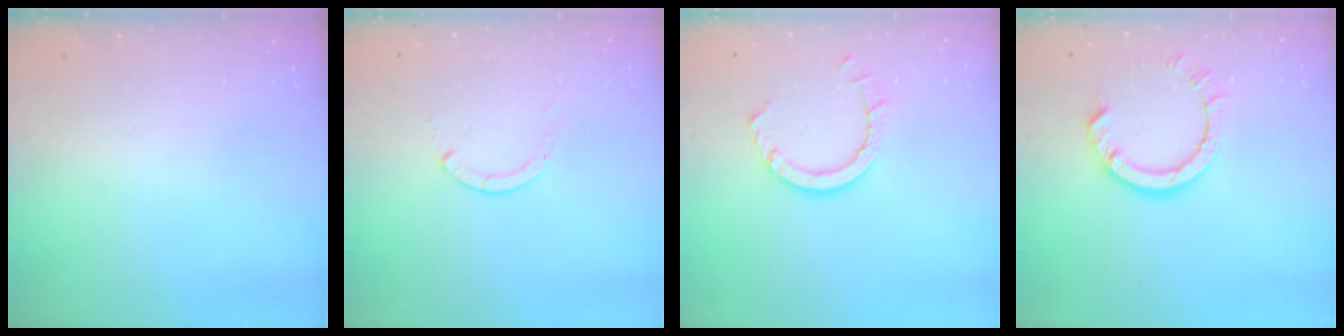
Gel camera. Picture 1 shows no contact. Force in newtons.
{"total": 0.0}
{"total": 7.9, "press": 7.9, "slide": 0.5}
{"total": 7.7, "press": 7.7, "slide": 0.6}